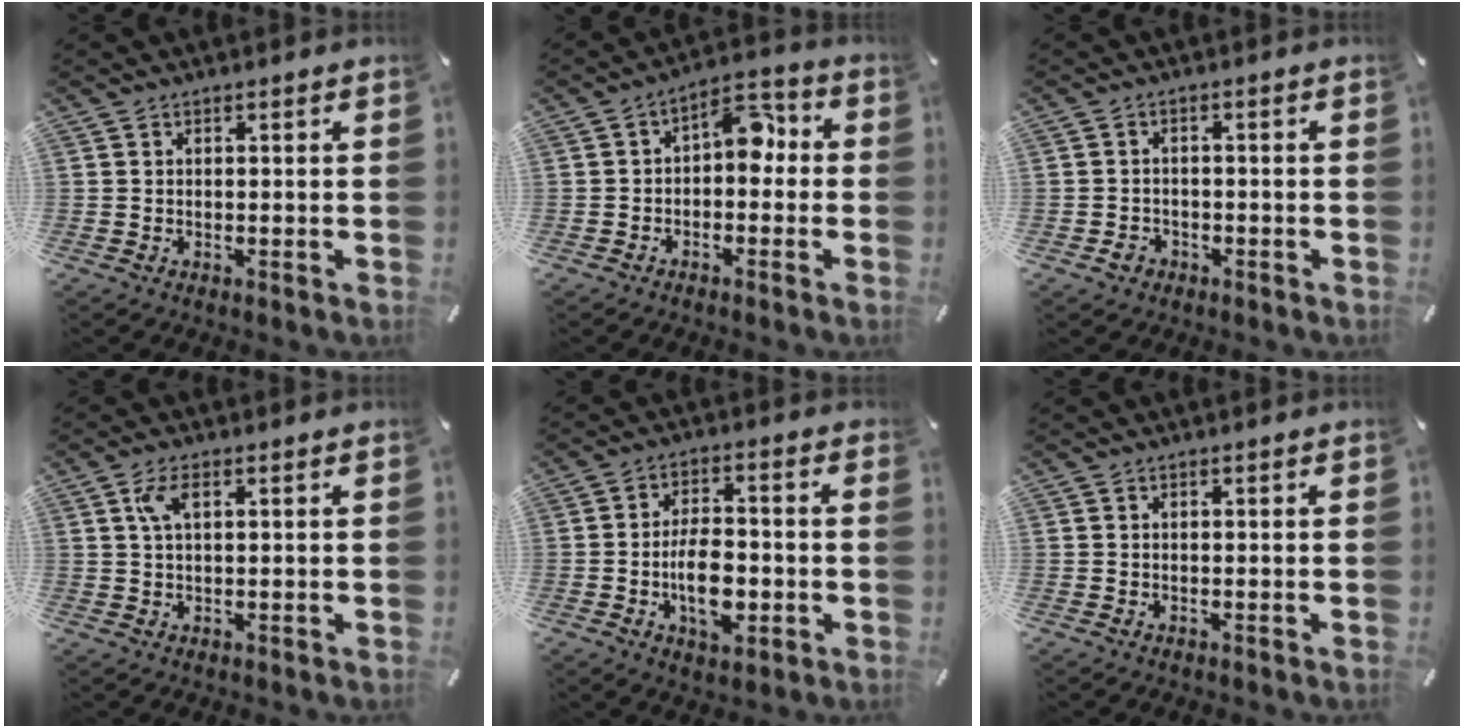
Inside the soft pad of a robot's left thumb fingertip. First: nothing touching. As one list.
[{"total": 8.0, "force": [0.4, 5.1, 6.2], "torque": [-0.086, 0.008, 0.001]}, {"total": 2.5, "force": [-1.4, 2.0, 0.6], "torque": [-0.009, 0.008, -0.030]}, {"total": 4.1, "force": [1.4, 1.7, 3.5], "torque": [-0.083, 0.006, 0.019]}, {"total": 10.5, "force": [-2.8, 6.3, 7.9], "torque": [-0.135, -0.002, -0.050]}, {"total": 0.0}]